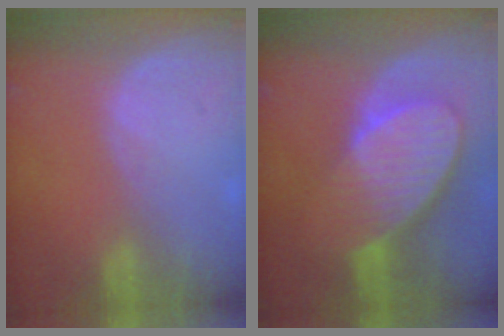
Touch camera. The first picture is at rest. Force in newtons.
{"total": 10.0, "press": 8.7, "slide": 4.8}